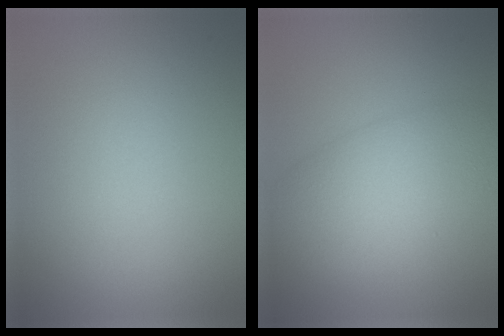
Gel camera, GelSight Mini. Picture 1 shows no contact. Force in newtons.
{"total": 6.5, "press": 6.5, "slide": 0.1}